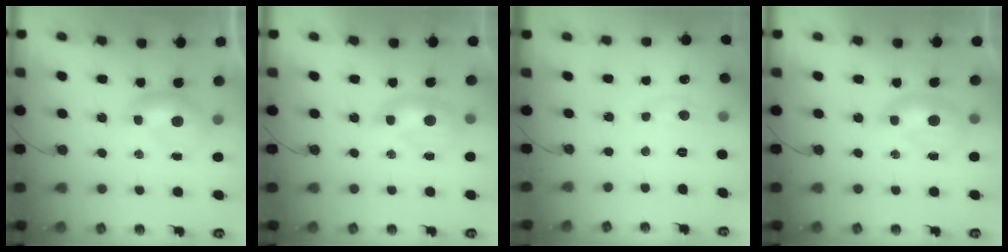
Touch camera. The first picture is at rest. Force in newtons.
{"total": 1.6, "press": 1.5, "slide": 0.6}
{"total": 1.5, "press": 1.5, "slide": 0.0}
{"total": 1.8, "press": 1.6, "slide": 0.7}